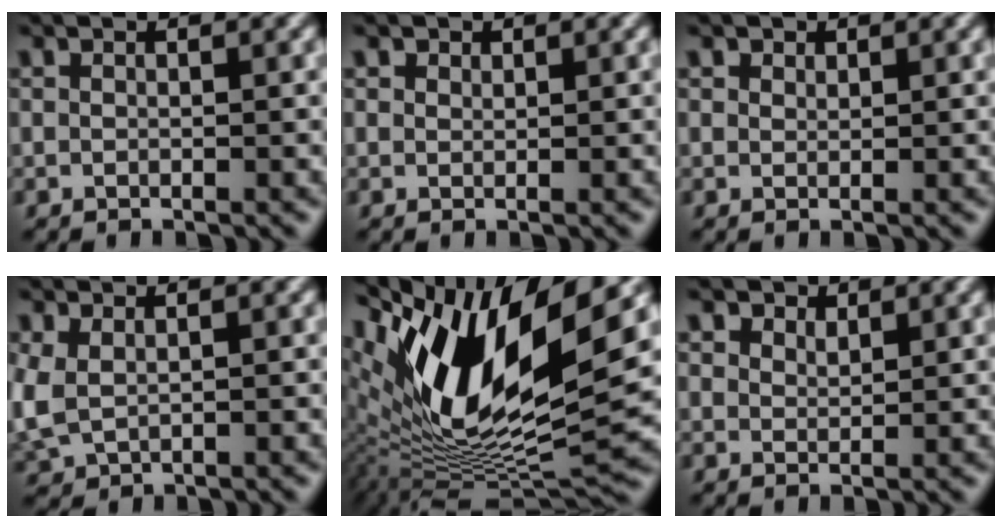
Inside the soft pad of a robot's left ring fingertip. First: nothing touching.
{"total": 1.5, "force": [1.0, 1.0, 0.4], "torque": [-0.007, 0.008, 0.008]}
{"total": 1.9, "force": [1.3, 1.2, 0.6], "torque": [-0.013, 0.008, 0.012]}
{"total": 3.2, "force": [-0.2, 2.2, 2.2], "torque": [-0.067, -0.002, 0.004]}
{"total": 13.9, "force": [4.6, 5.1, 12.1], "torque": [-0.230, -0.004, 0.088]}
{"total": 2.5, "force": [1.9, 1.4, 0.8], "torque": [-0.021, 0.006, 0.025]}